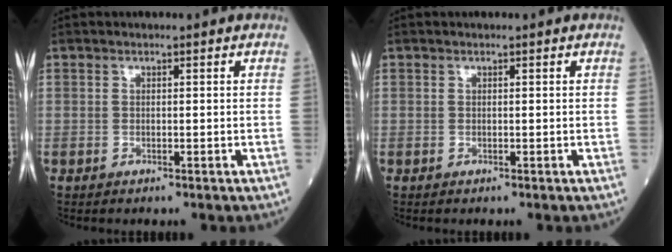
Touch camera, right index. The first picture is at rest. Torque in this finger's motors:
{"motor_torque": [0.00, 0.00, 0.00, -0.01]}